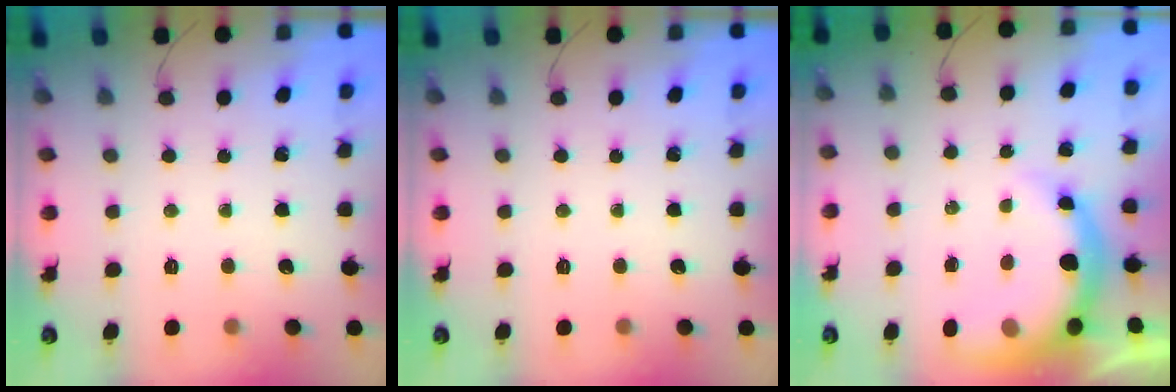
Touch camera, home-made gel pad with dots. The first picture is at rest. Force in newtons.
{"total": 0.0}
{"total": 11.0, "press": 10.8, "slide": 2.2}